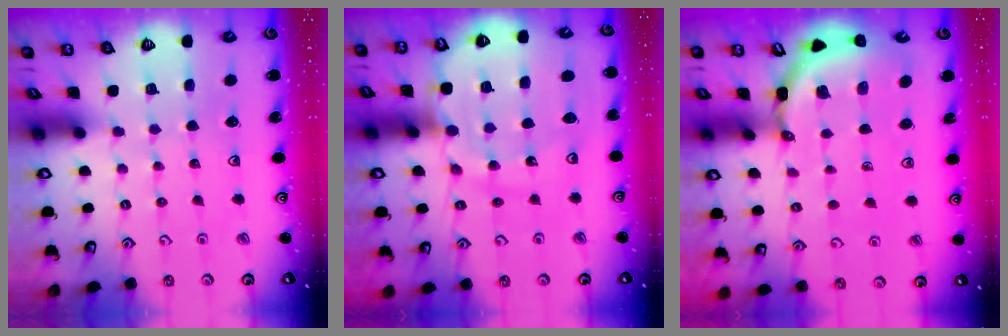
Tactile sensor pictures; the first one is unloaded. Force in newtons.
{"total": 13.9, "press": 13.8, "slide": 1.7}
{"total": 3.6, "press": 3.6, "slide": 0.2}